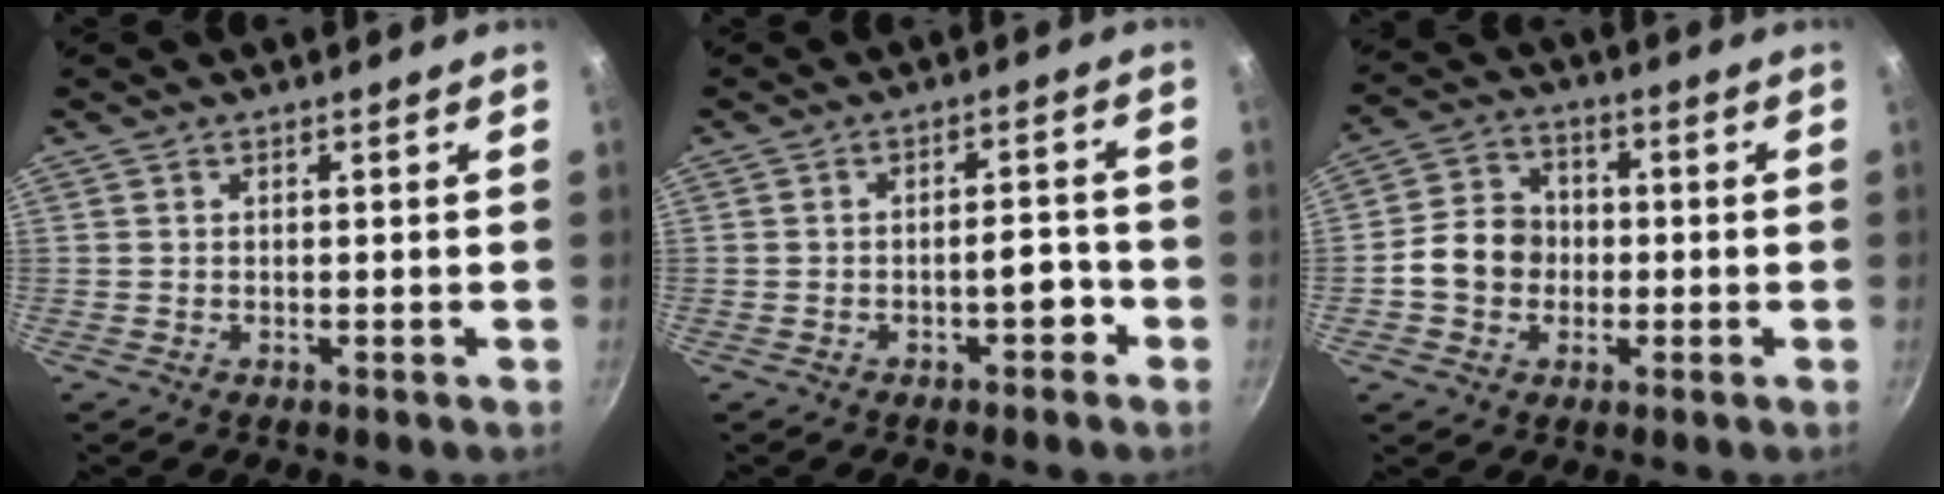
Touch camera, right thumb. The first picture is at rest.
{"total": 4.0, "force": [-2.0, 1.7, 3.0], "torque": [-0.023, 0.029, -0.026]}
{"total": 9.3, "force": [-1.2, 7.9, 4.7], "torque": [-0.051, 0.022, -0.036]}